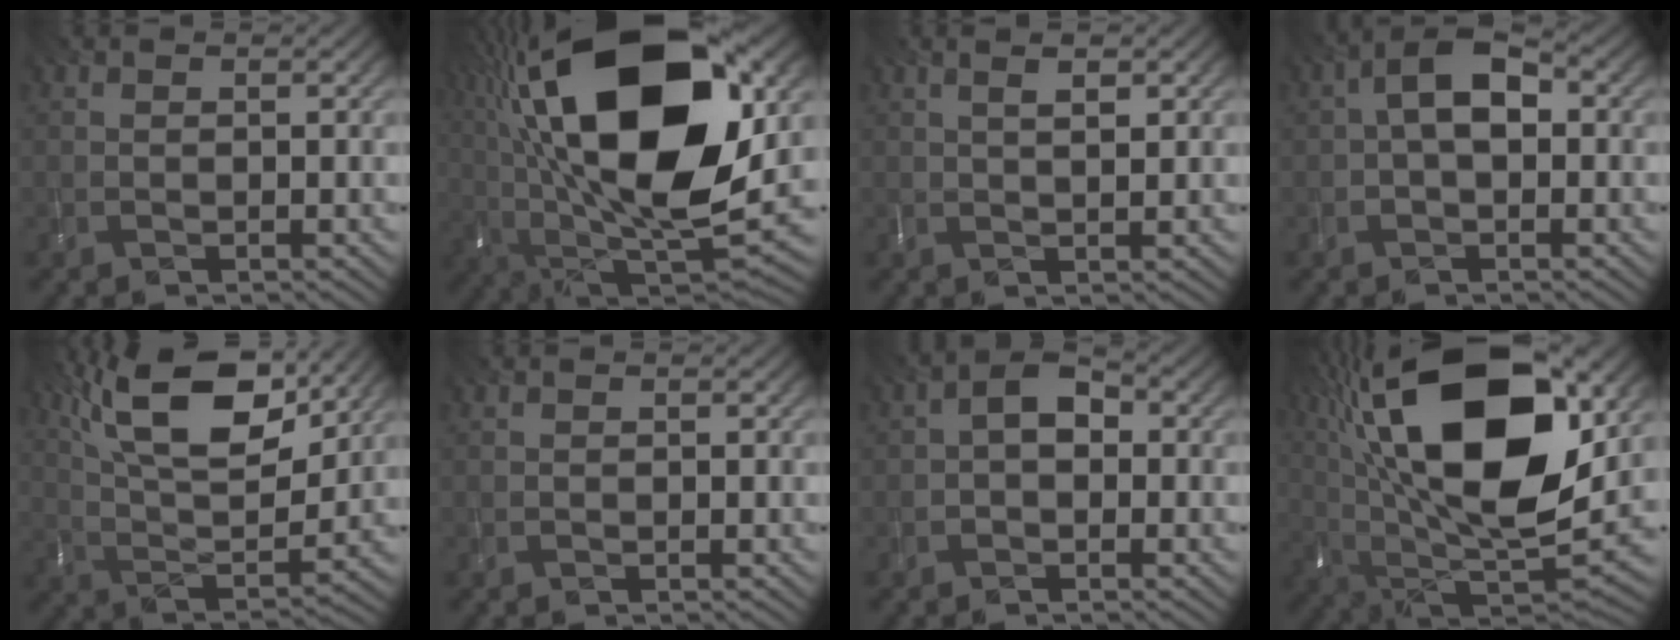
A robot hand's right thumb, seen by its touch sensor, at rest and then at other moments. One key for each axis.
{"total": 22.1, "fx": 5.7, "fy": 10.9, "fz": 18.4, "tx": -0.384, "ty": 0.026, "tz": 0.096}
{"total": 2.4, "fx": 0.9, "fy": 0.3, "fz": 2.2, "tx": -0.028, "ty": 0.000, "tz": 0.014}
{"total": 5.0, "fx": -0.3, "fy": 2.7, "fz": 4.1, "tx": -0.072, "ty": 0.011, "tz": -0.012}
{"total": 16.2, "fx": 9.1, "fy": 6.0, "fz": 12.0, "tx": -0.237, "ty": 0.014, "tz": 0.152}
{"total": 0.0}
{"total": 2.9, "fx": -0.7, "fy": 1.8, "fz": 2.1, "tx": -0.031, "ty": 0.009, "tz": -0.022}
{"total": 21.2, "fx": 7.8, "fy": 10.1, "fz": 17.0, "tx": -0.337, "ty": 0.036, "tz": 0.128}